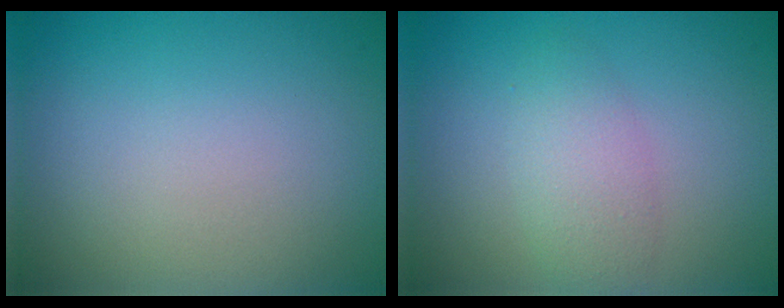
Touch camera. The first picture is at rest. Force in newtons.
{"total": 2.5, "press": 2.4, "slide": 0.2}